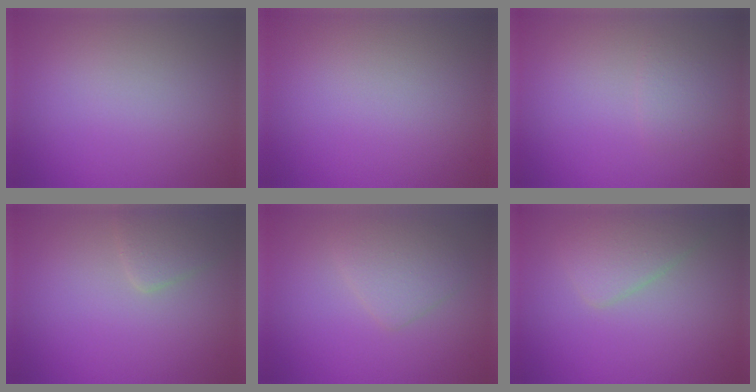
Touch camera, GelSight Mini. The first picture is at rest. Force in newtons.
{"total": 0.0}
{"total": 1.2, "press": 1.2, "slide": 0.1}
{"total": 1.9, "press": 1.9, "slide": 0.0}
{"total": 2.6, "press": 2.6, "slide": 0.0}
{"total": 2.8, "press": 2.8, "slide": 0.2}